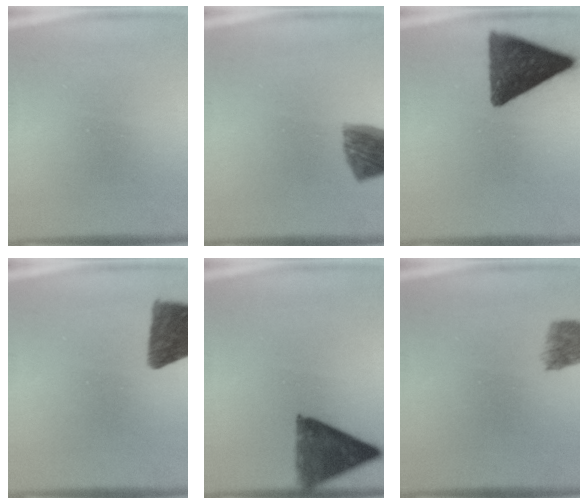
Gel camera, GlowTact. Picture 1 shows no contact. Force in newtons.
{"total": 8.8}
{"total": 13.8}
{"total": 11.2}
{"total": 7.8}
{"total": 4.5}